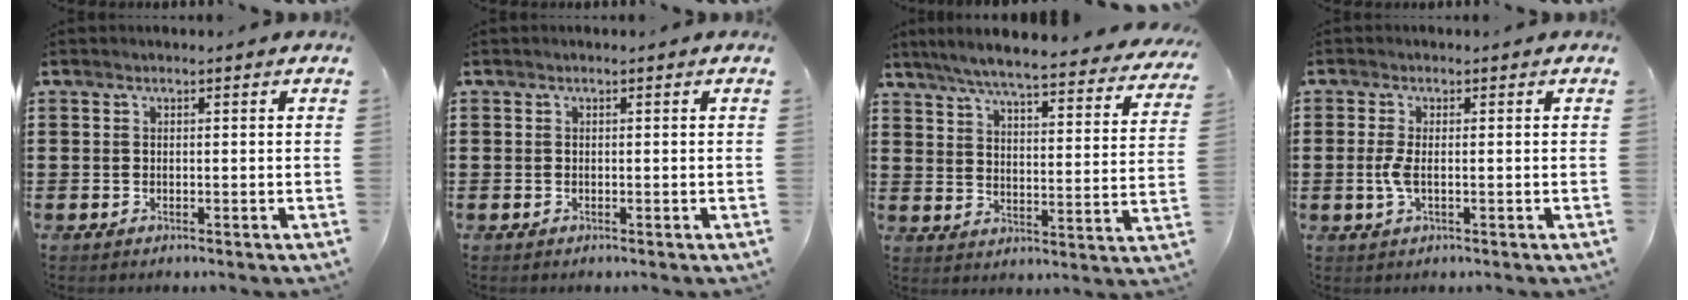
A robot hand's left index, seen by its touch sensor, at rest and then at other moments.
{"total": 0.0}
{"total": 6.3, "force": [5.7, -0.4, 2.7], "torque": [-0.079, -0.043, 0.094]}
{"total": 2.8, "force": [-0.4, 0.8, 2.6], "torque": [-0.070, -0.007, -0.013]}